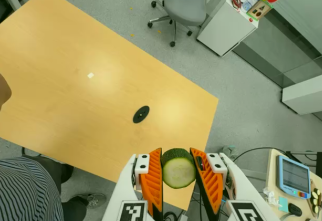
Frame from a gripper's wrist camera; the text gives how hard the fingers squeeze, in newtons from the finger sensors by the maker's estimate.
{"total": 11.0, "left": 9.9, "right": 12.0}